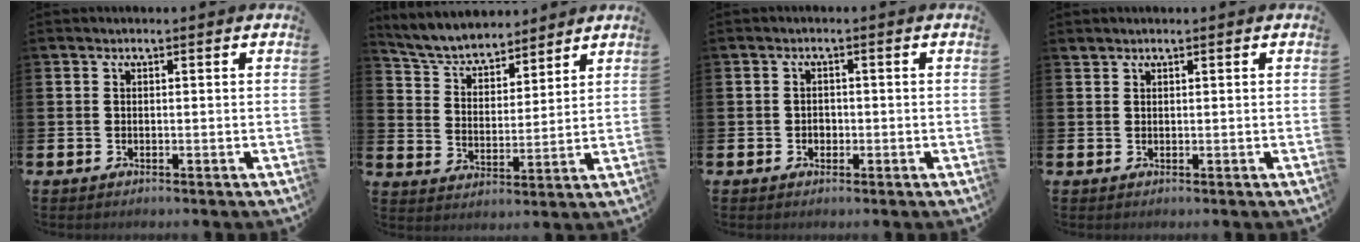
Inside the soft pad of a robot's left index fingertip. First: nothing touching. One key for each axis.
{"total": 5.8, "fx": 5.5, "fy": 1.5, "fz": 0.8, "tx": -0.049, "ty": -0.037, "tz": 0.096}
{"total": 1.2, "fx": -0.3, "fy": 1.1, "fz": 0.5, "tx": -0.002, "ty": 0.003, "tz": -0.008}
{"total": 0.9, "fx": 0.9, "fy": 0.2, "fz": -0.1, "tx": 0.001, "ty": 0.002, "tz": 0.016}